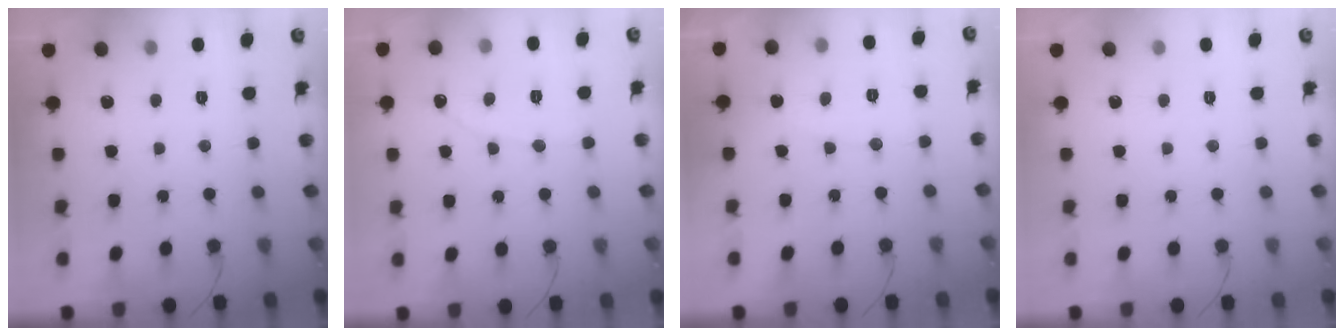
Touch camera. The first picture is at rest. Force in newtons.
{"total": 2.5, "press": 2.5, "slide": 0.1}
{"total": 2.8, "press": 2.8, "slide": 0.3}
{"total": 0.0}